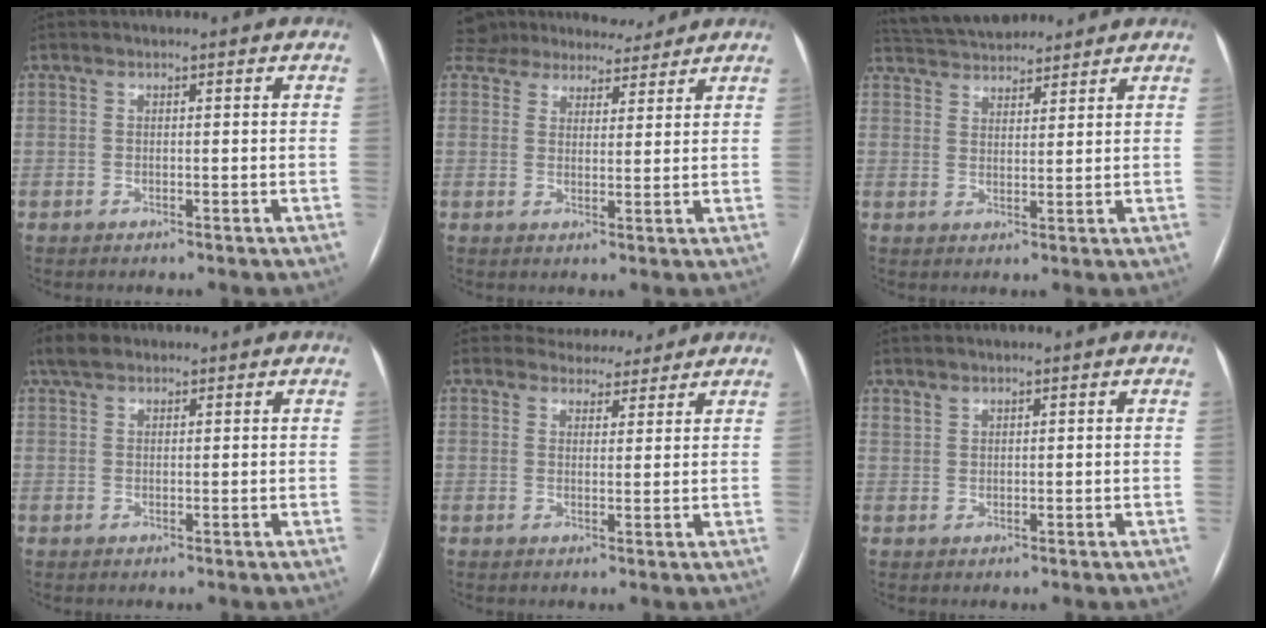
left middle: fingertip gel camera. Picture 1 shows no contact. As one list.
[{"total": 11.9, "force": [10.9, 3.6, 3.2], "torque": [-0.049, 0.020, 0.163]}, {"total": 10.5, "force": [9.7, 2.9, 2.8], "torque": [-0.053, 0.032, 0.162]}, {"total": 3.4, "force": [2.4, 1.9, 1.5], "torque": [-0.038, 0.021, 0.047]}, {"total": 5.6, "force": [5.1, 2.3, 0.2], "torque": [0.002, 0.005, 0.066]}, {"total": 1.1, "force": [1.0, 0.5, 0.1], "torque": [-0.001, 0.005, 0.019]}]